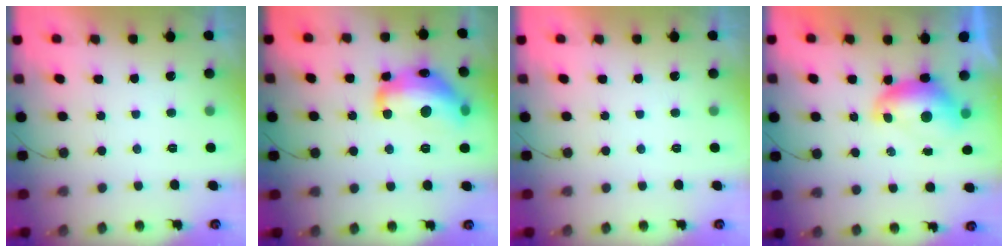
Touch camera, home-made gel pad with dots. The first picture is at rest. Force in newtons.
{"total": 18.6, "press": 18.6, "slide": 1.0}
{"total": 0.0}
{"total": 8.2, "press": 8.1, "slide": 1.0}